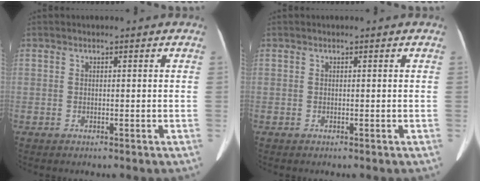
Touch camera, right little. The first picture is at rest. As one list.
[{"total": 0.0}]